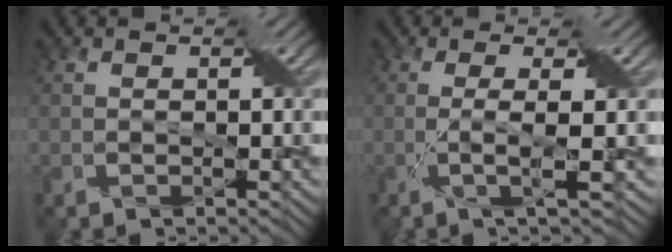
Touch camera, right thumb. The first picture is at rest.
{"total": 3.6, "force": [-0.2, 0.3, 3.6], "torque": [-0.066, 0.008, -0.011]}